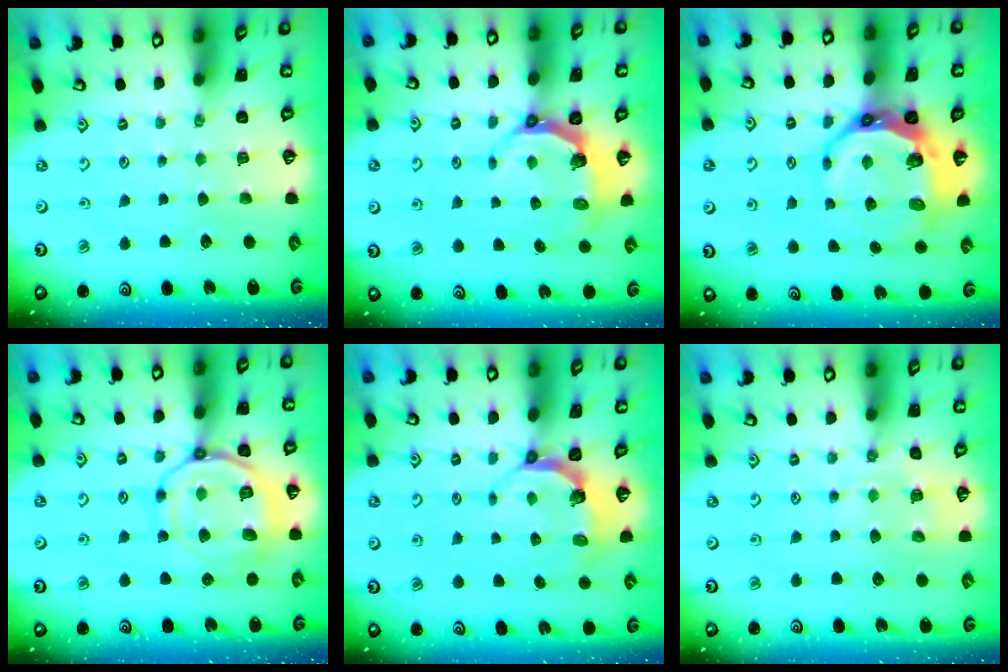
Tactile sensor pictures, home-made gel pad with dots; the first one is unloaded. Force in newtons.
{"total": 4.3, "press": 2.9, "slide": 3.3}
{"total": 12.1, "press": 11.3, "slide": 4.1}
{"total": 14.9, "press": 14.8, "slide": 1.6}
{"total": 5.0, "press": 4.0, "slide": 3.1}
{"total": 7.8, "press": 7.8, "slide": 0.7}